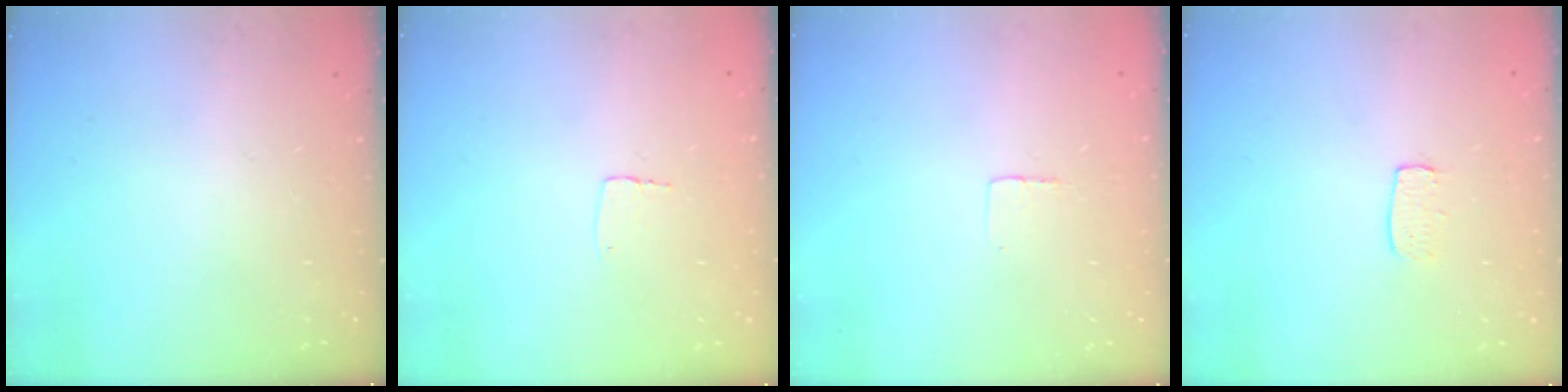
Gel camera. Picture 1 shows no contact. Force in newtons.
{"total": 2.7, "press": 2.7, "slide": 0.1}
{"total": 2.3, "press": 2.3, "slide": 0.1}
{"total": 5.1, "press": 5.1, "slide": 0.4}